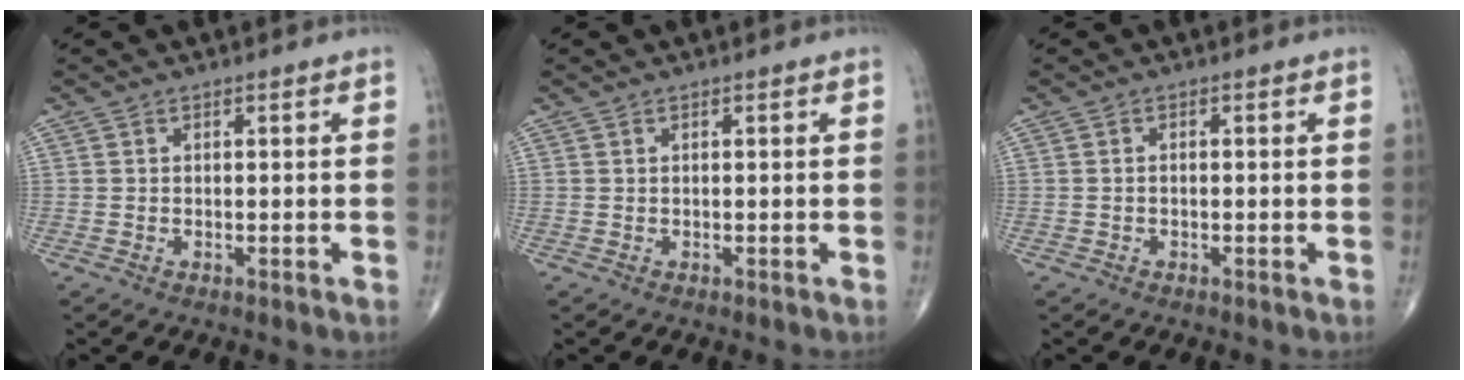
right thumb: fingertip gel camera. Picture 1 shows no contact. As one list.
[{"total": 0.0}, {"total": 0.6, "force": [-0.2, 0.4, 0.4], "torque": [-0.007, 0.002, -0.006]}]